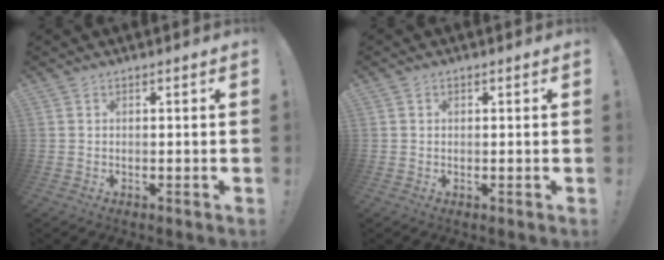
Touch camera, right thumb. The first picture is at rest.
{"total": 0.6, "force": [0.2, 0.5, 0.2], "torque": [0.002, 0.000, 0.001]}